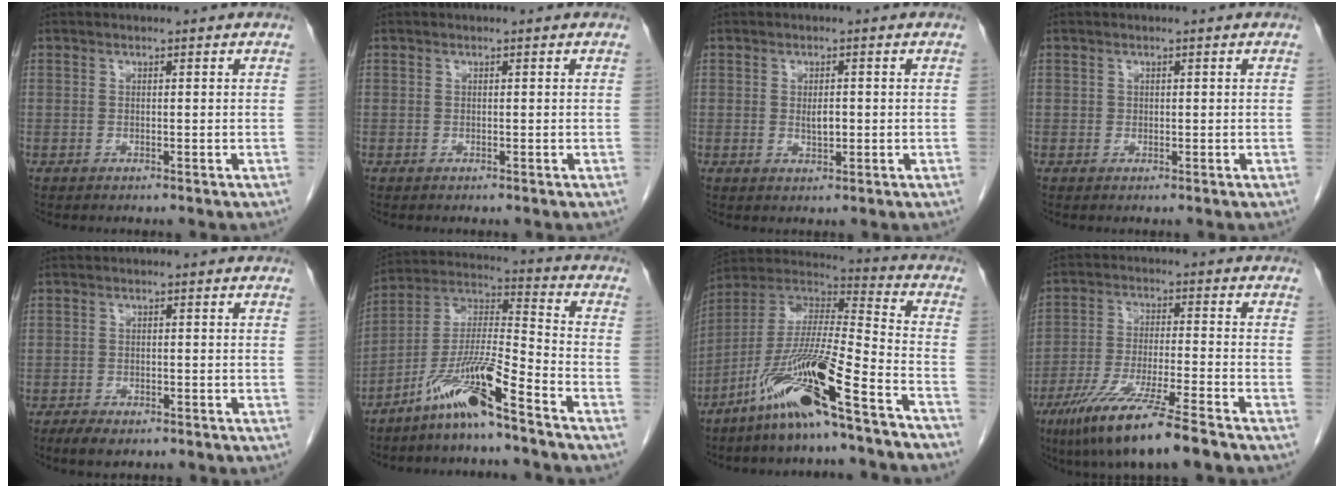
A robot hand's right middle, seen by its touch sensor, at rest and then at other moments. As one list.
[{"total": 0.0}, {"total": 1.8, "force": [-0.1, 0.4, 1.8], "torque": [-0.032, -0.001, 0.000]}, {"total": 0.0}, {"total": 3.5, "force": [-2.6, 1.0, 2.0], "torque": [-0.036, -0.006, -0.037]}, {"total": 11.6, "force": [-8.0, -0.1, 8.4], "torque": [-0.170, -0.001, -0.155]}, {"total": 17.7, "force": [-11.8, 0.6, 13.1], "torque": [-0.268, -0.017, -0.217]}, {"total": 13.1, "force": [-9.1, -0.1, 9.4], "torque": [-0.178, -0.039, -0.162]}]